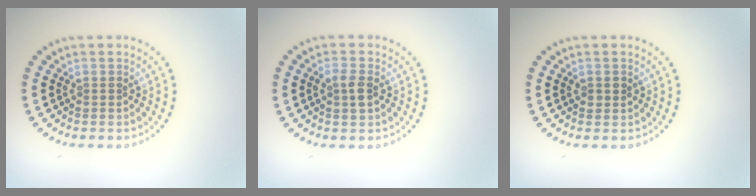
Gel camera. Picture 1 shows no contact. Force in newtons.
{"total": 1.8, "press": 1.8, "slide": 0.1}
{"total": 1.0, "press": 1.0, "slide": 0.1}